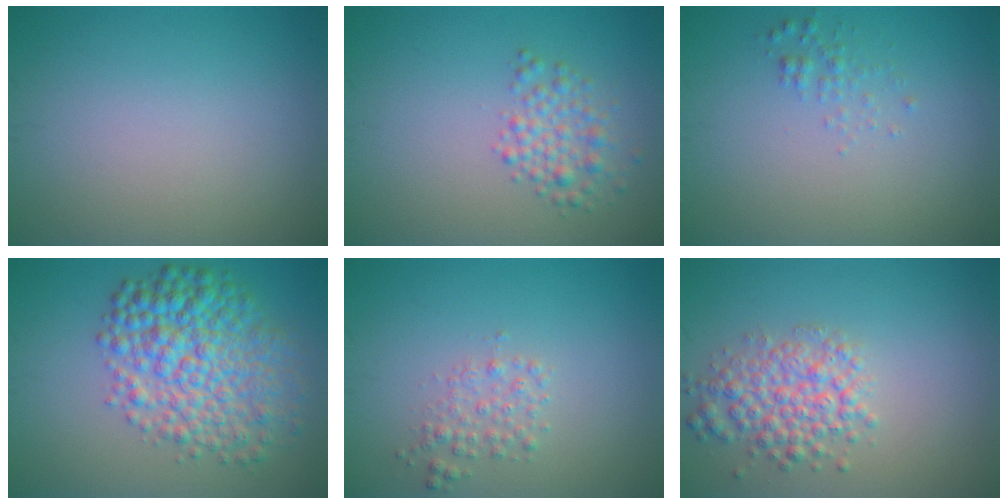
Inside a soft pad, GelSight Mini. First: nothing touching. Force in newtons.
{"total": 2.6, "press": 2.6, "slide": 0.1}
{"total": 1.1, "press": 1.1, "slide": 0.0}
{"total": 7.5, "press": 7.5, "slide": 0.1}
{"total": 1.7, "press": 1.7, "slide": 0.1}
{"total": 4.0, "press": 4.0, "slide": 0.2}